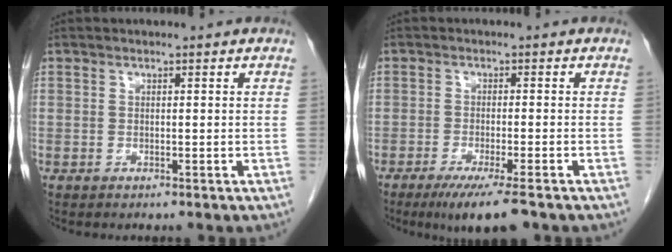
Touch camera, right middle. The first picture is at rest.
{"total": 7.2, "force": [-5.2, 0.3, 5.1], "torque": [-0.075, -0.017, -0.080]}